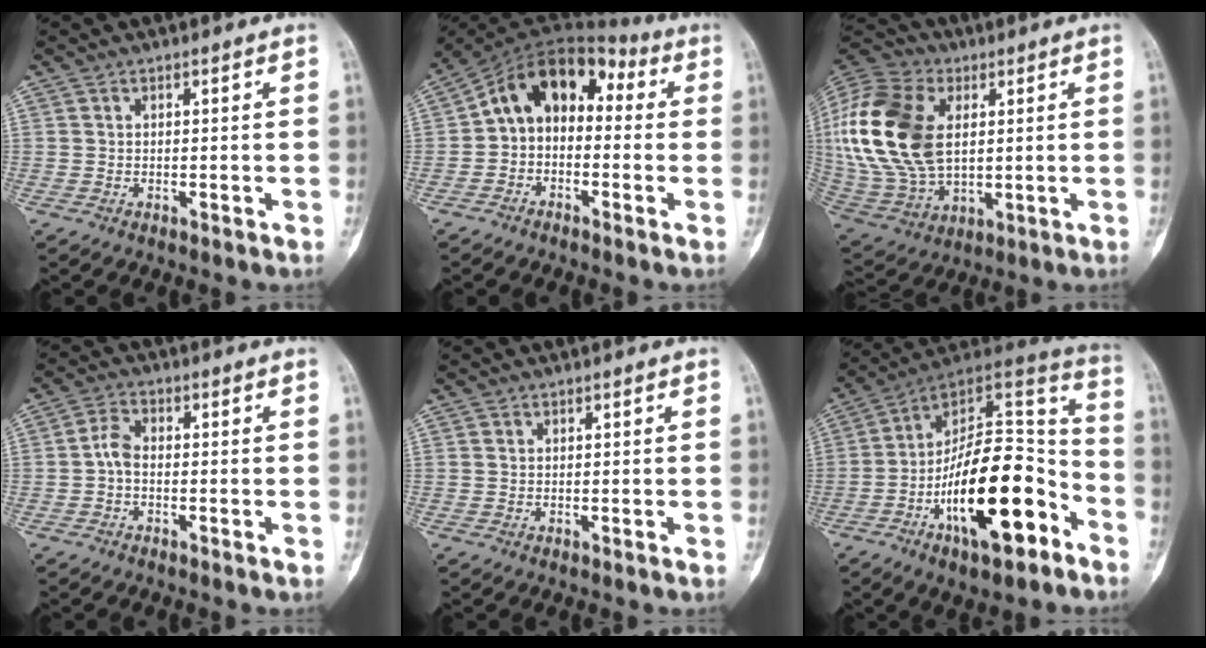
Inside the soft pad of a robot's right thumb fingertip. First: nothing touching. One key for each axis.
{"total": 11.5, "fx": 0.2, "fy": 8.2, "fz": 8.1, "tx": -0.102, "ty": 0.053, "tz": -0.018}
{"total": 25.3, "fx": 4.0, "fy": 16.1, "fz": 19.1, "tx": -0.410, "ty": -0.008, "tz": 0.079}
{"total": 3.3, "fx": -0.8, "fy": 1.9, "fz": 2.6, "tx": -0.052, "ty": 0.014, "tz": -0.025}
{"total": 0.0}
{"total": 24.7, "fx": -10.0, "fy": 10.1, "fz": 20.2, "tx": -0.323, "ty": 0.071, "tz": -0.155}